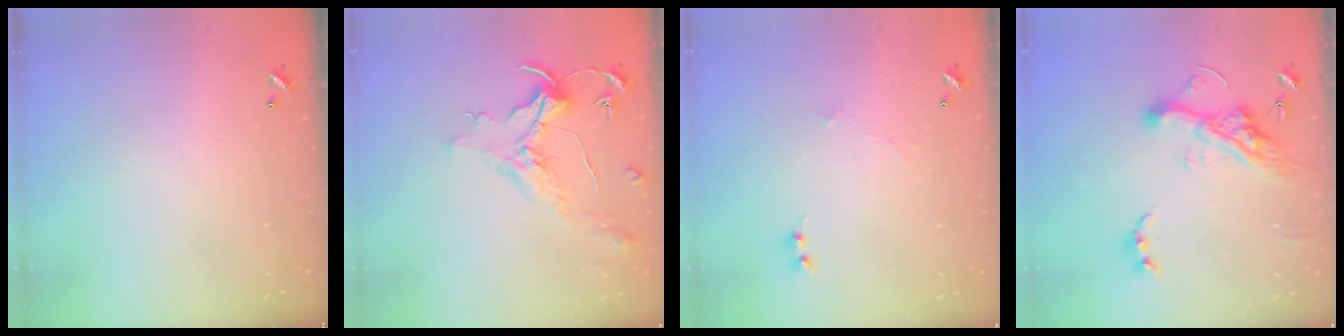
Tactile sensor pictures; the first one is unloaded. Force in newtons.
{"total": 1.6, "press": 1.4, "slide": 0.7}
{"total": 0.0}
{"total": 12.9, "press": 12.8, "slide": 1.9}